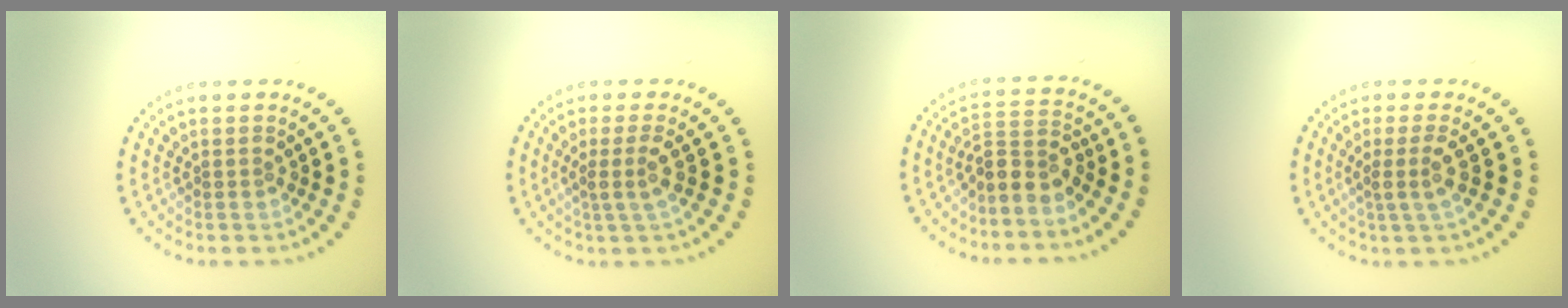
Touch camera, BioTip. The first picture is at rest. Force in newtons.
{"total": 2.1, "press": 1.5, "slide": 1.5}
{"total": 2.9, "press": 2.4, "slide": 1.6}
{"total": 2.1, "press": 1.5, "slide": 1.5}